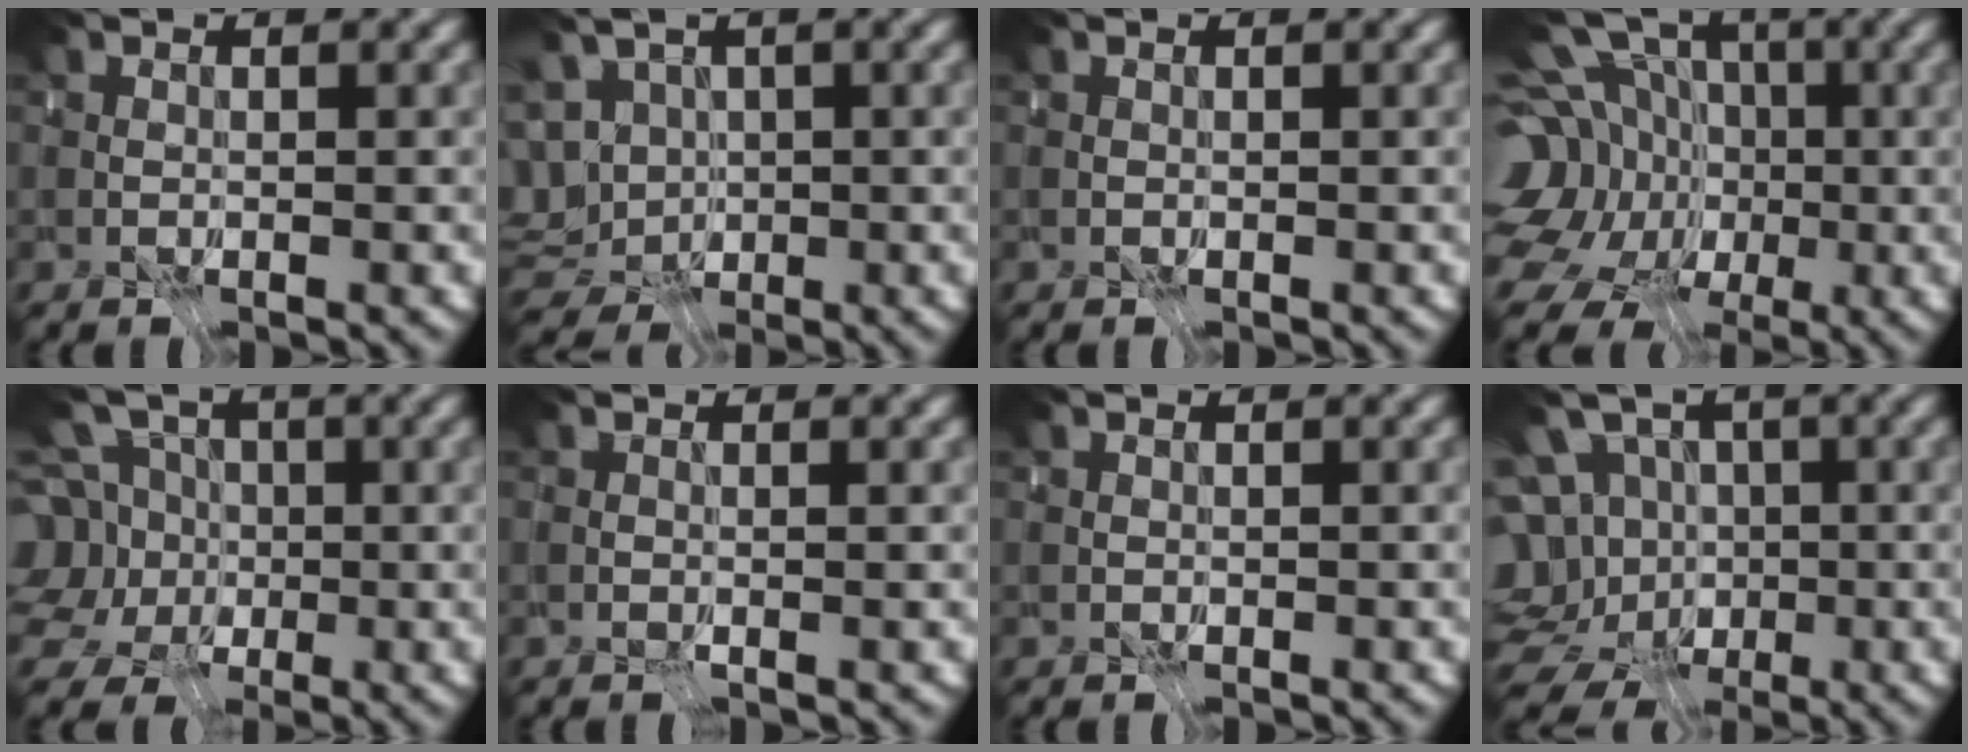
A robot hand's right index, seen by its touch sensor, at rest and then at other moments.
{"total": 6.9, "force": [-1.5, 5.5, 4.0], "torque": [-0.070, -0.004, -0.038]}
{"total": 0.0}
{"total": 13.3, "force": [-4.1, 10.8, 6.6], "torque": [-0.152, -0.001, -0.071]}
{"total": 10.2, "force": [0.2, 8.7, 5.4], "torque": [-0.129, 0.015, -0.024]}
{"total": 1.3, "force": [-0.3, -1.2, -0.5], "torque": [0.025, -0.012, -0.004]}
{"total": 0.0}
{"total": 8.0, "force": [-1.7, 5.6, 5.5], "torque": [-0.078, -0.003, -0.027]}